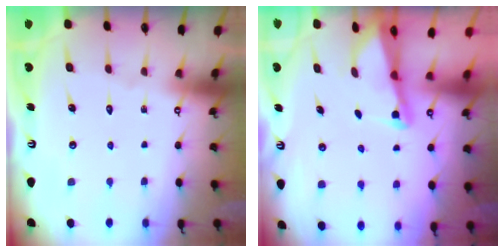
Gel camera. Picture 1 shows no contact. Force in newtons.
{"total": 1.8, "press": 1.8, "slide": 0.1}